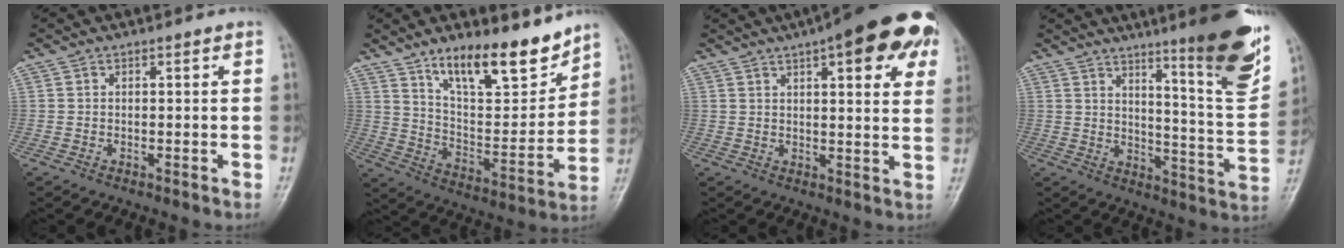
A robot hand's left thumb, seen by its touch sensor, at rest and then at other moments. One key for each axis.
{"total": 16.5, "fx": 12.2, "fy": 5.3, "fz": 9.8, "tx": -0.117, "ty": -0.084, "tz": 0.211}
{"total": 19.1, "fx": 9.4, "fy": 6.1, "fz": 15.5, "tx": -0.180, "ty": -0.001, "tz": 0.113}
{"total": 19.1, "fx": 11.7, "fy": 2.3, "fz": 14.9, "tx": -0.168, "ty": -0.073, "tz": 0.167}